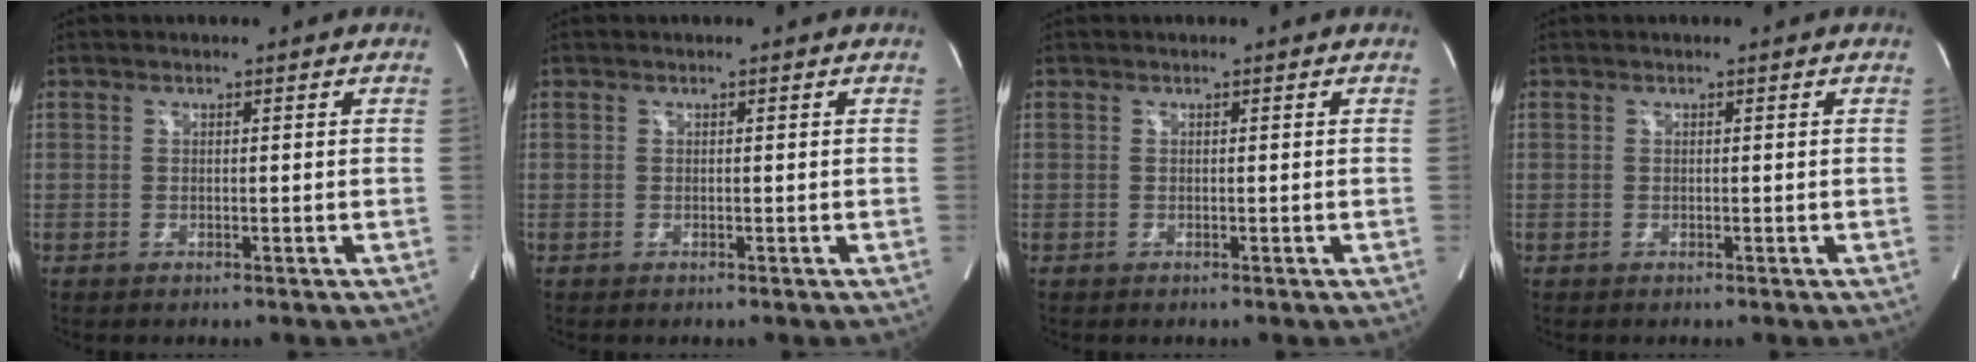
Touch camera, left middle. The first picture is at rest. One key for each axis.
{"total": 0.0}
{"total": 0.0}
{"total": 0.0}